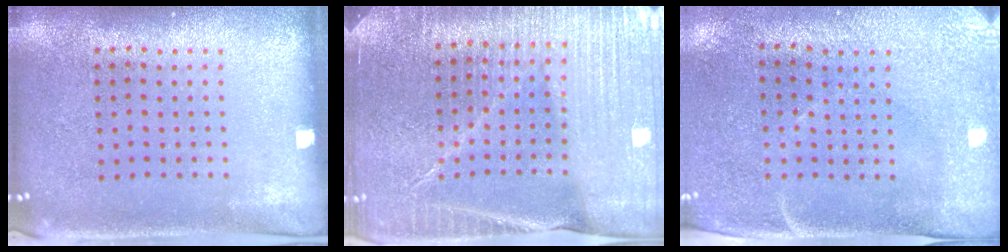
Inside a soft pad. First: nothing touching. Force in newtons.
{"total": 4.4, "press": 4.1, "slide": 1.7}
{"total": 2.9, "press": 2.5, "slide": 1.6}